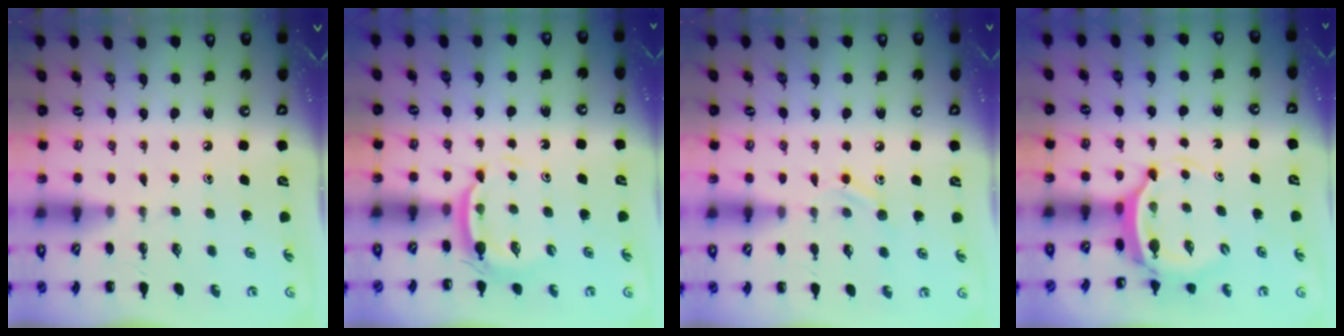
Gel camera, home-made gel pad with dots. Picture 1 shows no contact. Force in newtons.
{"total": 5.5, "press": 5.5, "slide": 0.7}
{"total": 7.6, "press": 7.5, "slide": 1.4}
{"total": 5.5, "press": 5.5, "slide": 0.9}